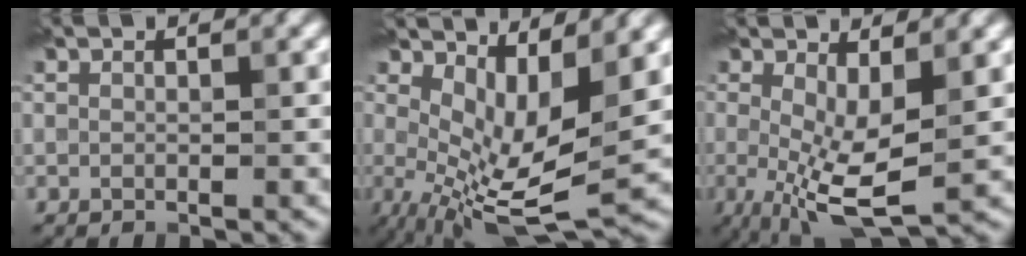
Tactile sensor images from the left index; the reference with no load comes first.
{"total": 7.5, "force": [0.8, 3.1, 6.8], "torque": [-0.131, -0.019, 0.018]}
{"total": 6.3, "force": [-0.6, 2.1, 6.0], "torque": [-0.125, -0.014, -0.011]}